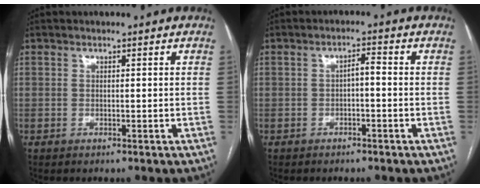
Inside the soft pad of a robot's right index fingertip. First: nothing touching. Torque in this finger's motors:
{"motor_torque": [0.32, -0.08, 0.14, 0.03]}